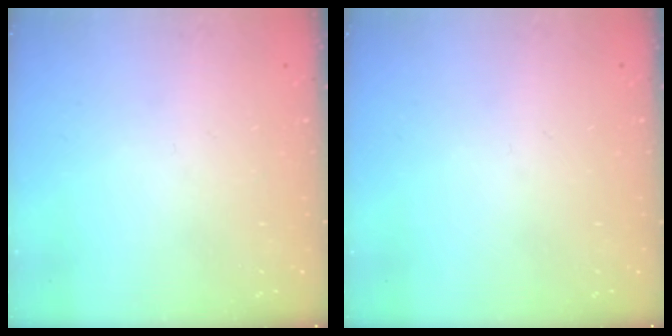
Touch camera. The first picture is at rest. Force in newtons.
{"total": 0.0}